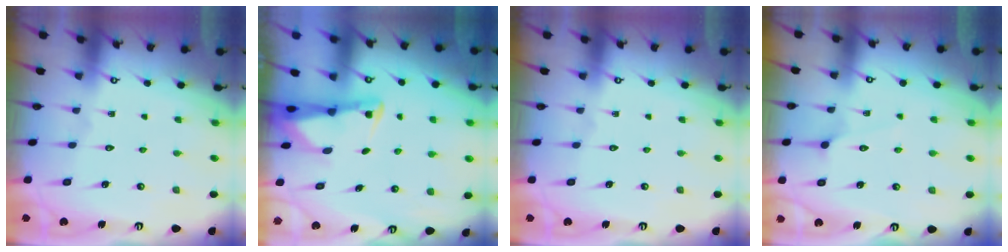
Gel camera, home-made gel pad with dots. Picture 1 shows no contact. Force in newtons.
{"total": 2.4, "press": 2.4, "slide": 0.3}
{"total": 0.0}
{"total": 3.6, "press": 3.6, "slide": 0.5}